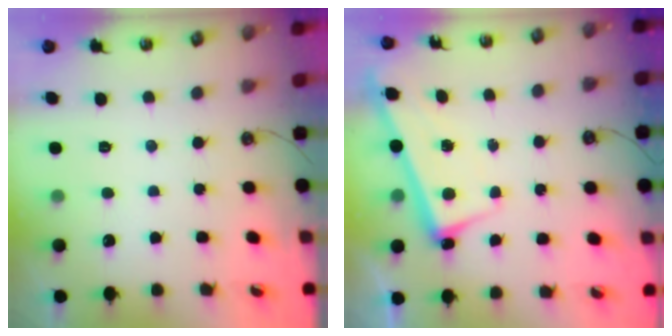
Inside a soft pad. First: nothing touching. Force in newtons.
{"total": 2.6, "press": 2.4, "slide": 0.9}